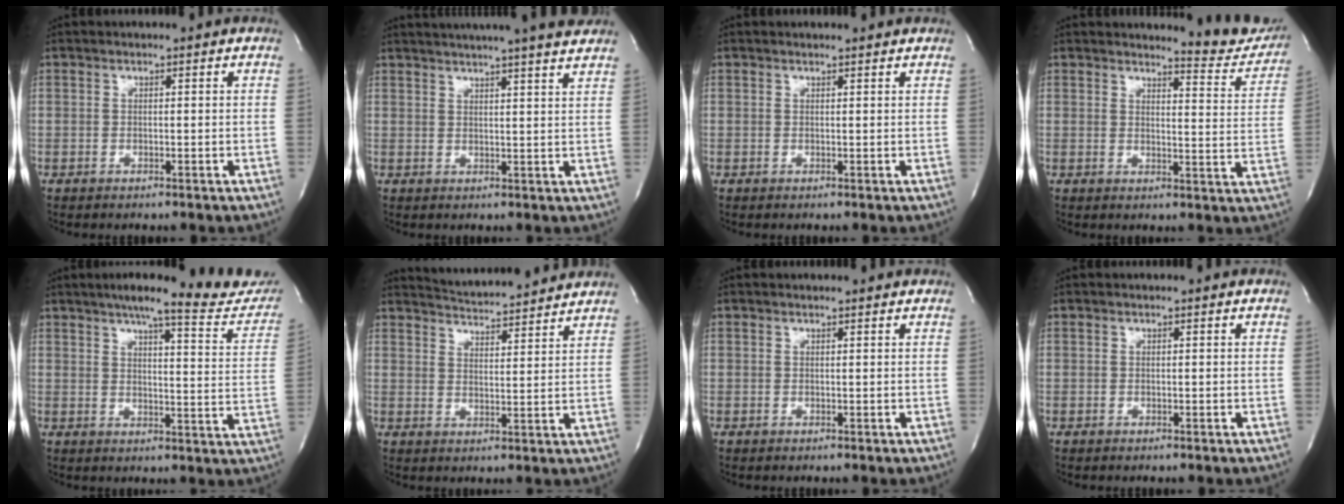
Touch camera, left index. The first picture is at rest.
{"total": 16.9, "force": [15.2, -0.1, 7.3], "torque": [-0.121, 0.006, 0.191]}
{"total": 1.9, "force": [1.8, 0.0, 0.3], "torque": [-0.011, 0.005, 0.021]}
{"total": 8.9, "force": [8.8, 1.0, 1.3], "torque": [-0.003, -0.048, 0.087]}
{"total": 17.5, "force": [15.4, 1.7, 8.1], "torque": [-0.099, -0.034, 0.181]}
{"total": 11.5, "force": [11.1, 0.4, 2.9], "torque": [-0.056, 0.010, 0.157]}
{"total": 1.1, "force": [1.1, 0.0, 0.2], "torque": [-0.011, 0.004, 0.013]}
{"total": 0.0}